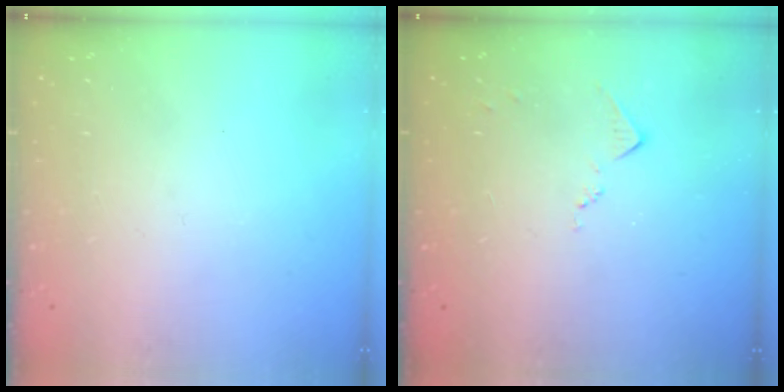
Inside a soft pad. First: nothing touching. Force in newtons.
{"total": 6.9, "press": 6.9, "slide": 0.8}